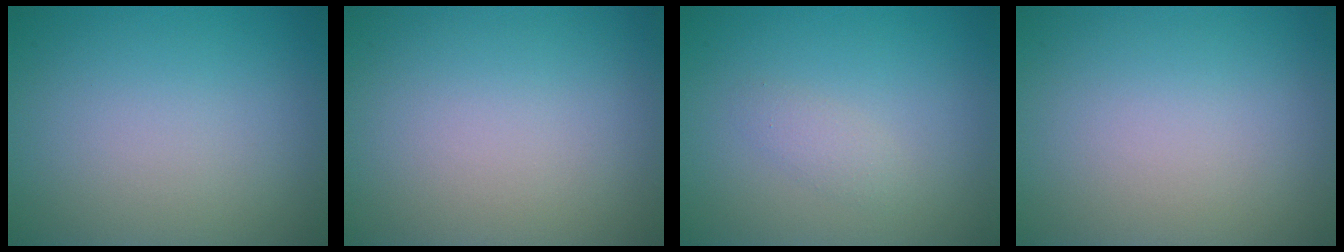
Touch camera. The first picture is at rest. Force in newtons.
{"total": 0.0}
{"total": 1.2, "press": 1.2, "slide": 0.0}
{"total": 0.0}